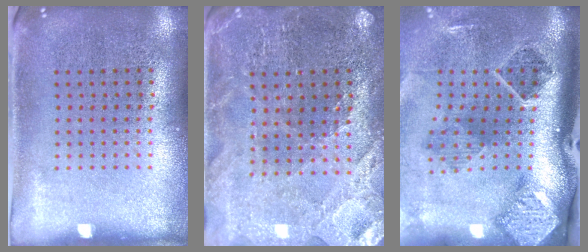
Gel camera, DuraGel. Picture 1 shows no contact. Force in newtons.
{"total": 1.7, "press": 1.7, "slide": 0.2}
{"total": 2.9, "press": 1.9, "slide": 2.2}